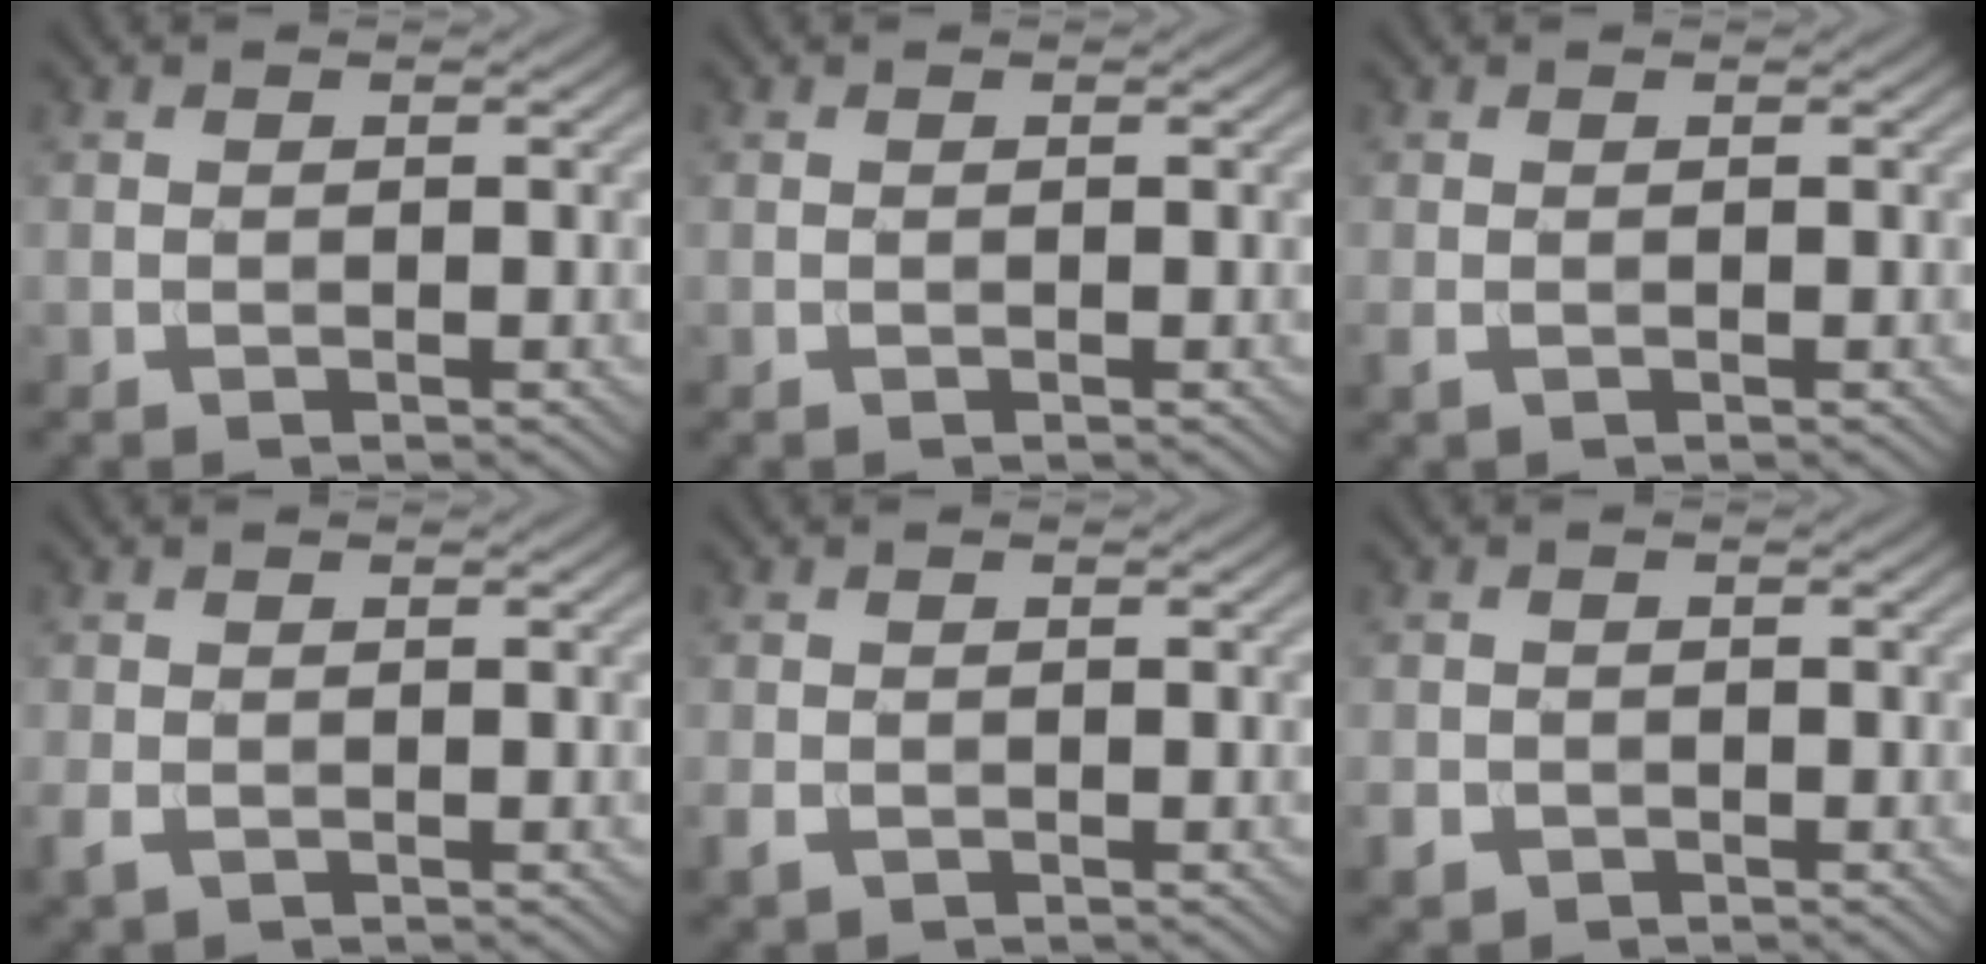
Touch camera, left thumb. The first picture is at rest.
{"total": 0.0}
{"total": 1.0, "force": [-0.3, 0.6, 0.8], "torque": [-0.026, -0.004, -0.006]}
{"total": 2.1, "force": [-0.9, 1.5, 1.2], "torque": [-0.040, -0.010, -0.019]}
{"total": 1.9, "force": [-0.9, 1.4, 0.9], "torque": [-0.027, -0.010, -0.019]}
{"total": 2.1, "force": [-1.1, 1.7, 0.7], "torque": [-0.019, -0.009, -0.026]}